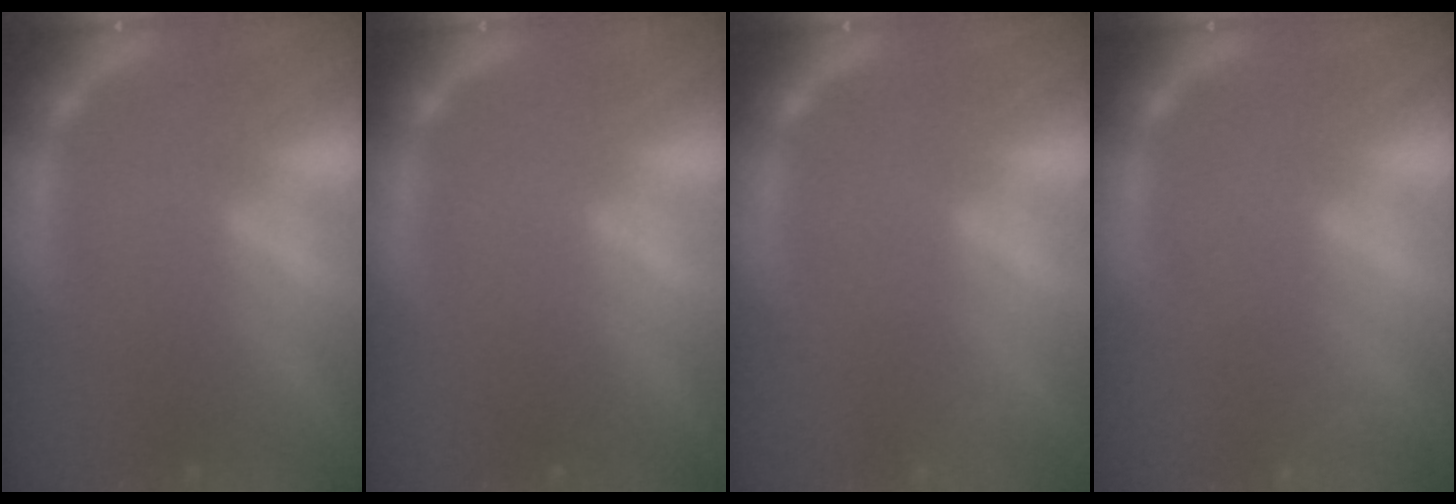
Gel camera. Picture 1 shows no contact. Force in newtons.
{"total": 0.0}
{"total": 2.4}
{"total": 4.0}